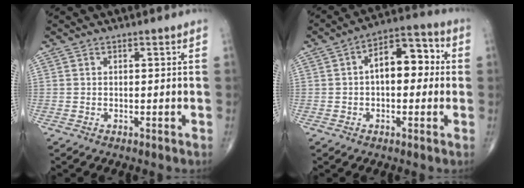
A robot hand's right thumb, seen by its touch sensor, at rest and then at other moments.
{"total": 10.7, "force": [0.9, 6.0, 8.8], "torque": [-0.105, 0.035, 0.002]}